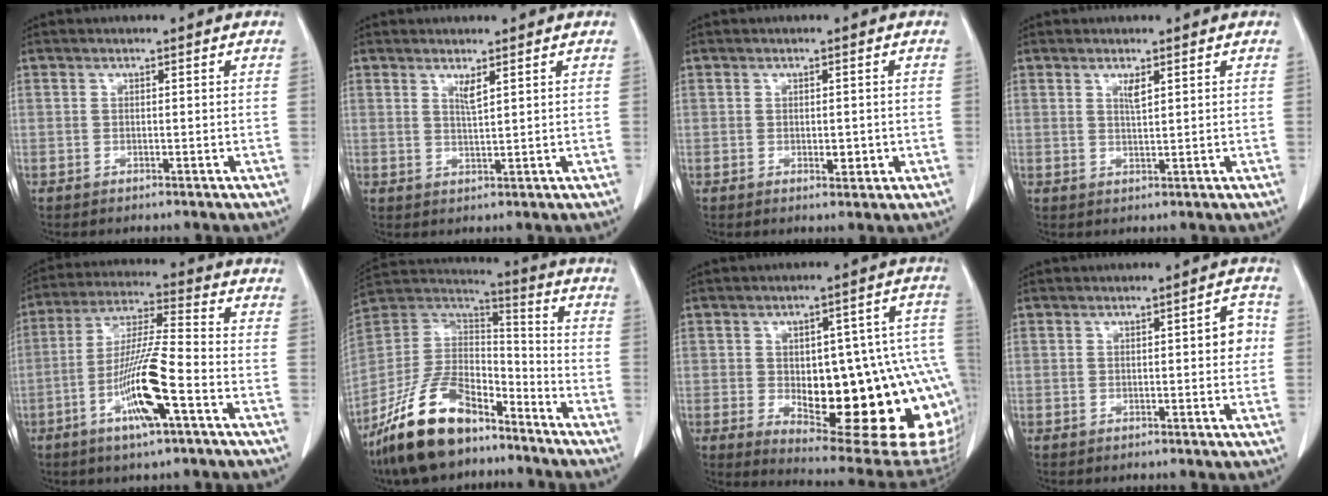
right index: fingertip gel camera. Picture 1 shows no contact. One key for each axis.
{"total": 1.9, "fx": 1.2, "fy": -0.1, "fz": 1.5, "tx": -0.030, "ty": -0.008, "tz": 0.024}
{"total": 2.0, "fx": -0.2, "fy": 1.1, "fz": 1.7, "tx": -0.019, "ty": 0.001, "tz": 0.003}
{"total": 1.7, "fx": 1.0, "fy": 0.2, "fz": 1.4, "tx": -0.029, "ty": -0.004, "tz": 0.020}
{"total": 12.3, "fx": -4.9, "fy": 0.7, "fz": 11.2, "tx": -0.217, "ty": -0.006, "tz": -0.091}
{"total": 18.0, "fx": -13.1, "fy": 7.4, "fz": 9.8, "tx": -0.200, "ty": 0.018, "tz": -0.242}
{"total": 25.9, "fx": -4.8, "fy": 8.1, "fz": 24.2, "tx": -0.233, "ty": 0.021, "tz": -0.038}
{"total": 3.3, "fx": 0.1, "fy": 1.0, "fz": 3.1, "tx": -0.032, "ty": 0.006, "tz": -0.003}